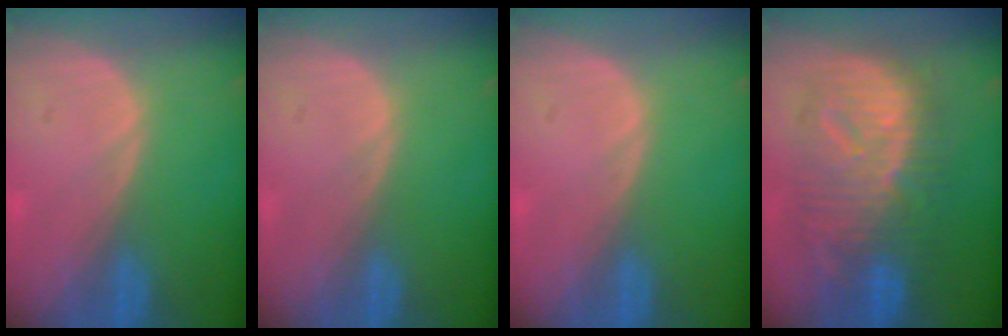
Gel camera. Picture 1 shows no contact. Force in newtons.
{"total": 0.0}
{"total": 0.0}
{"total": 12.0, "press": 11.9, "slide": 1.3}